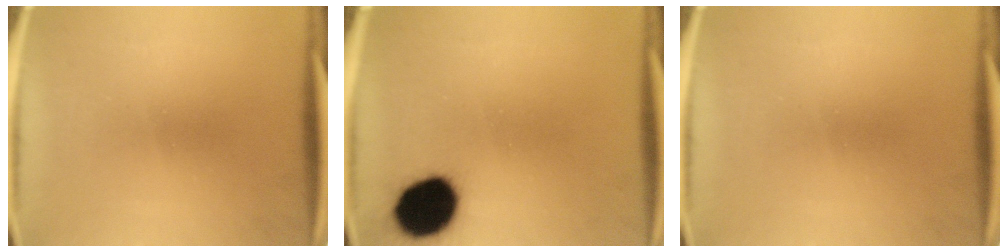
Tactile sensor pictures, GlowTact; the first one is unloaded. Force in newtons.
{"total": 15.5}
{"total": 0.0}